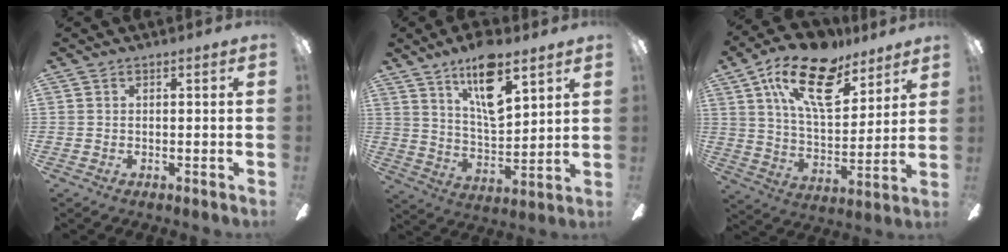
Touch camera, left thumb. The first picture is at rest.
{"total": 15.1, "force": [9.8, 5.4, 10.2], "torque": [-0.167, -0.046, 0.162]}
{"total": 20.4, "force": [12.3, 9.6, 13.2], "torque": [-0.223, -0.055, 0.213]}